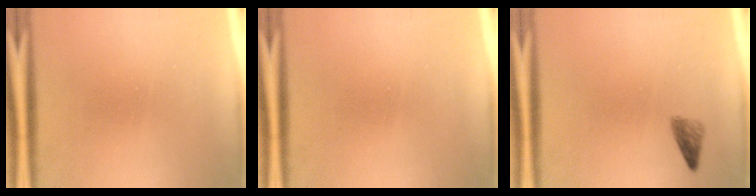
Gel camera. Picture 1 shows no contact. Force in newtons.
{"total": 0.0}
{"total": 1.7}